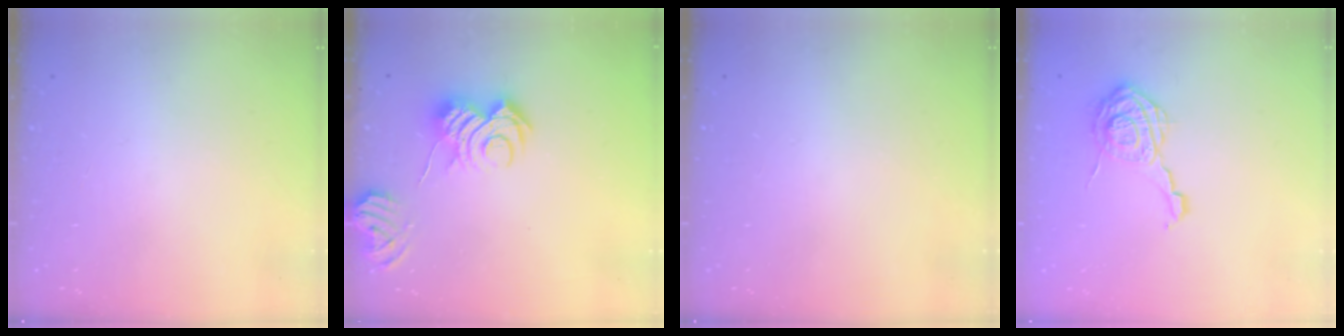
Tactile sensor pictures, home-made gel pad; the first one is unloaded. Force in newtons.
{"total": 9.0, "press": 9.0, "slide": 1.0}
{"total": 0.0}
{"total": 12.1, "press": 12.1, "slide": 0.7}